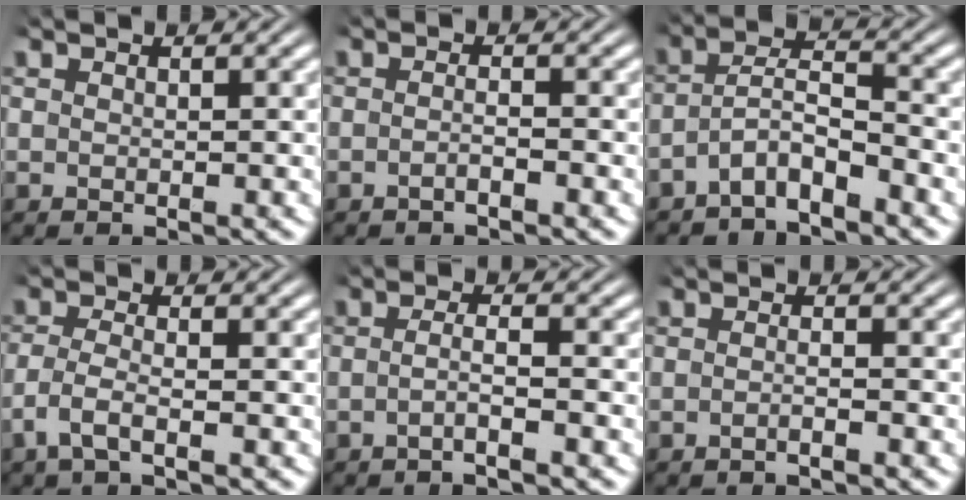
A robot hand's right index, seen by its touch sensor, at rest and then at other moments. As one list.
[{"total": 1.4, "force": [-1.2, 0.0, 0.8], "torque": [-0.018, -0.002, -0.023]}, {"total": 4.8, "force": [-2.9, 2.9, 2.5], "torque": [-0.055, -0.015, -0.050]}, {"total": 2.8, "force": [-1.6, 0.8, 2.1], "torque": [-0.055, -0.017, -0.021]}, {"total": 2.4, "force": [-1.5, -0.3, 1.8], "torque": [-0.034, -0.006, -0.027]}, {"total": 1.3, "force": [-1.0, -0.1, 0.7], "torque": [-0.017, -0.001, -0.022]}]